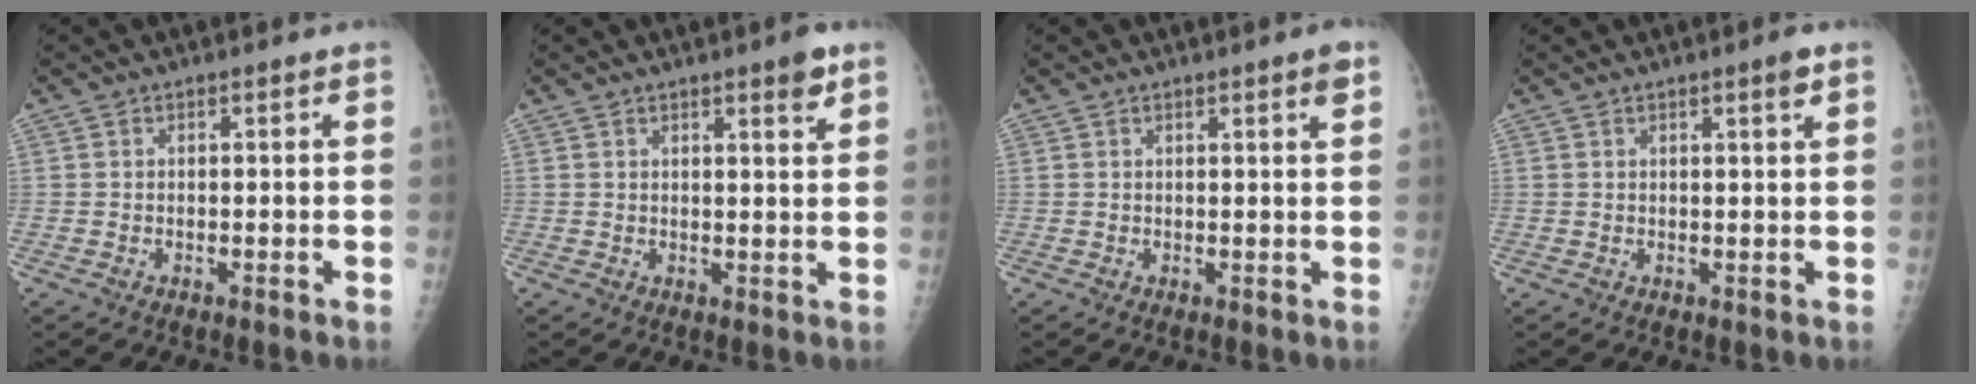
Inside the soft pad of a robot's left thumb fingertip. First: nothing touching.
{"total": 3.8, "force": [2.4, 0.6, 2.9], "torque": [-0.036, -0.014, 0.031]}
{"total": 2.2, "force": [1.3, 0.1, 1.8], "torque": [-0.025, -0.006, 0.016]}
{"total": 2.2, "force": [1.2, 0.1, 1.8], "torque": [-0.028, -0.006, 0.017]}